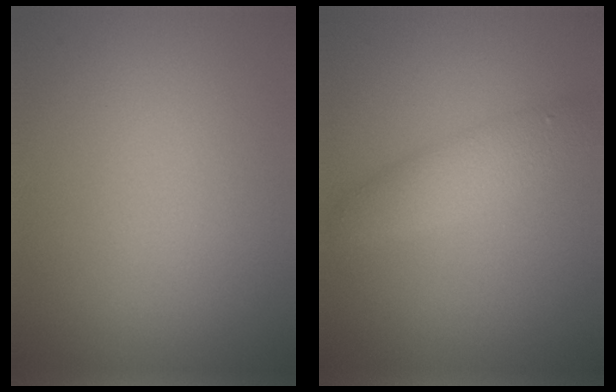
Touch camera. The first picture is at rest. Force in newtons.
{"total": 2.8, "press": 2.8, "slide": 0.1}